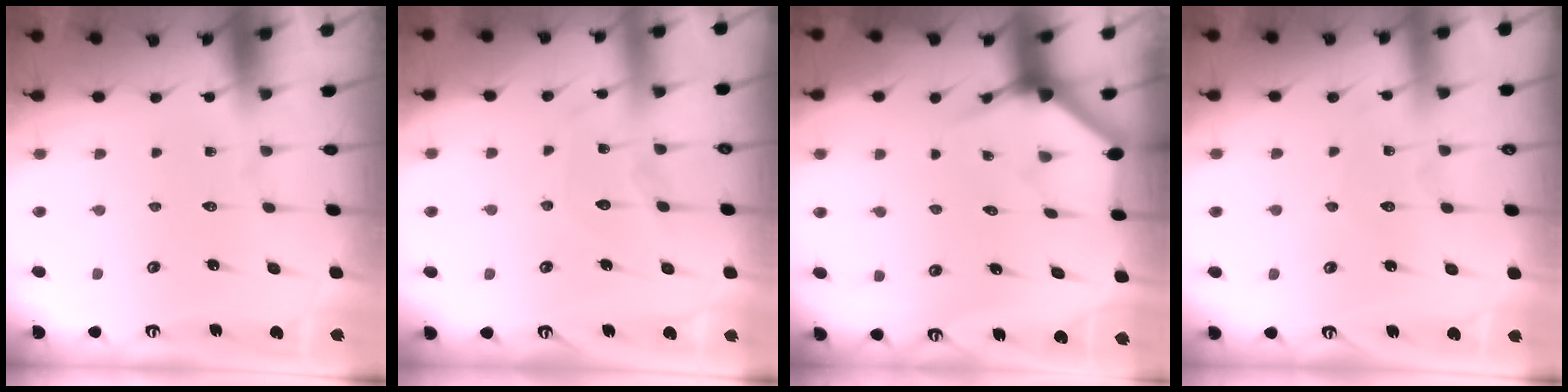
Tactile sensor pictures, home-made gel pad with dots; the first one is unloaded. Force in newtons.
{"total": 9.2, "press": 9.2, "slide": 0.8}
{"total": 3.5, "press": 3.4, "slide": 0.2}
{"total": 3.9, "press": 3.9, "slide": 0.4}